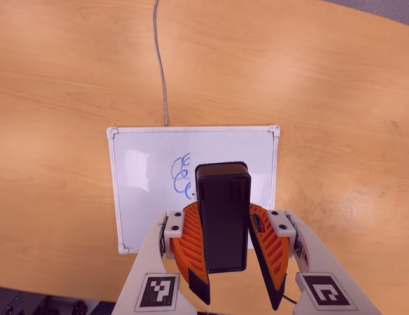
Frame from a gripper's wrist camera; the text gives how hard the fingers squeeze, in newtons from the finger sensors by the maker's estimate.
{"total": 7.5, "left": 8.6, "right": 6.4}